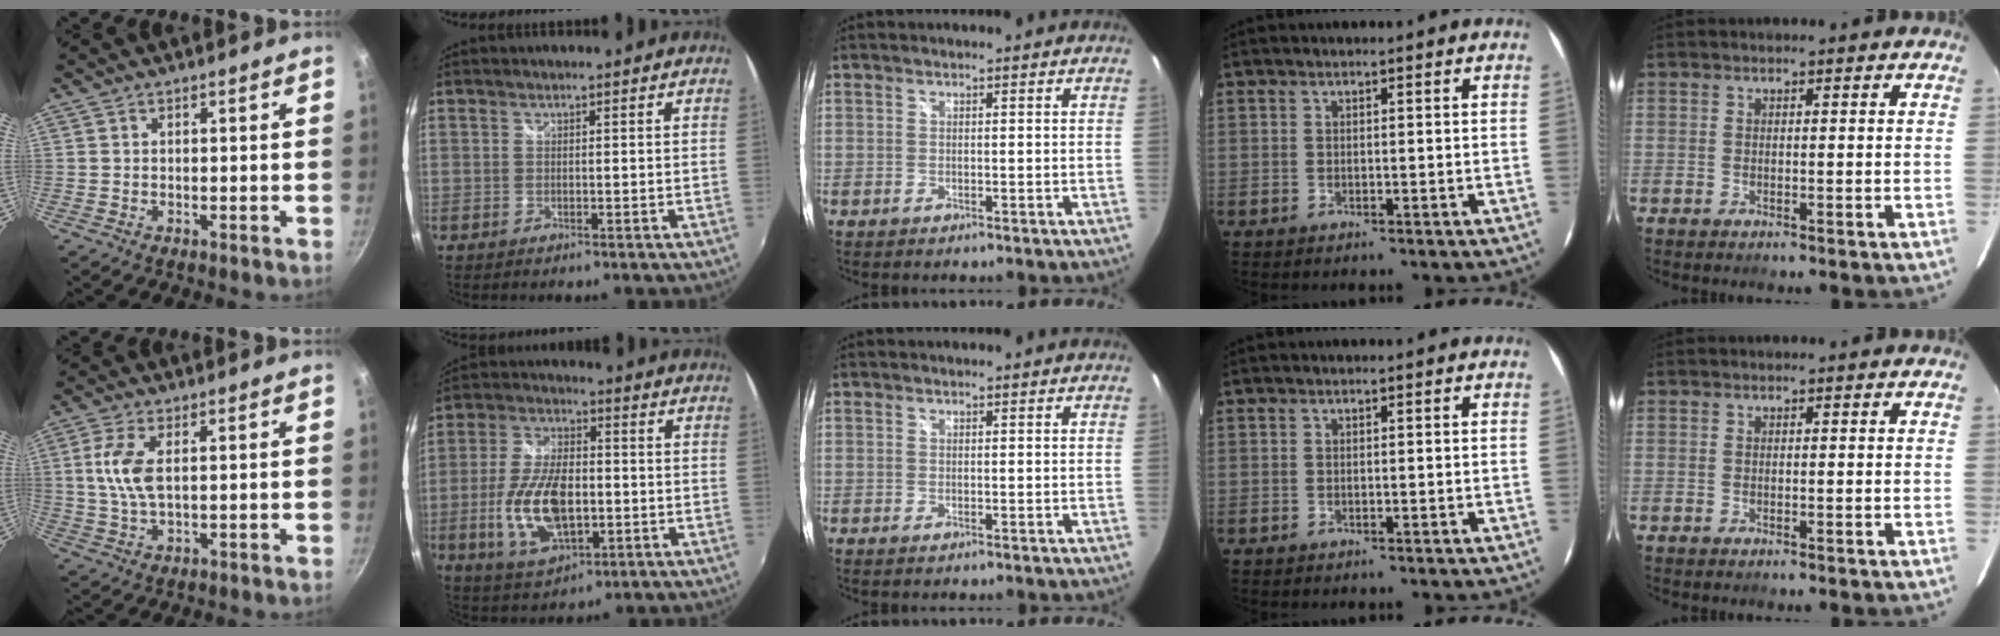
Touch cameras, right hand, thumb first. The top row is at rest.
{"thumb": {"total": 7.2, "force": [1.2, 3.2, 6.4], "torque": [-0.135, 0.003, 0.022]}, "index": {"total": 14.8, "force": [-2.9, 7.7, 12.3], "torque": [-0.252, -0.006, -0.047]}}